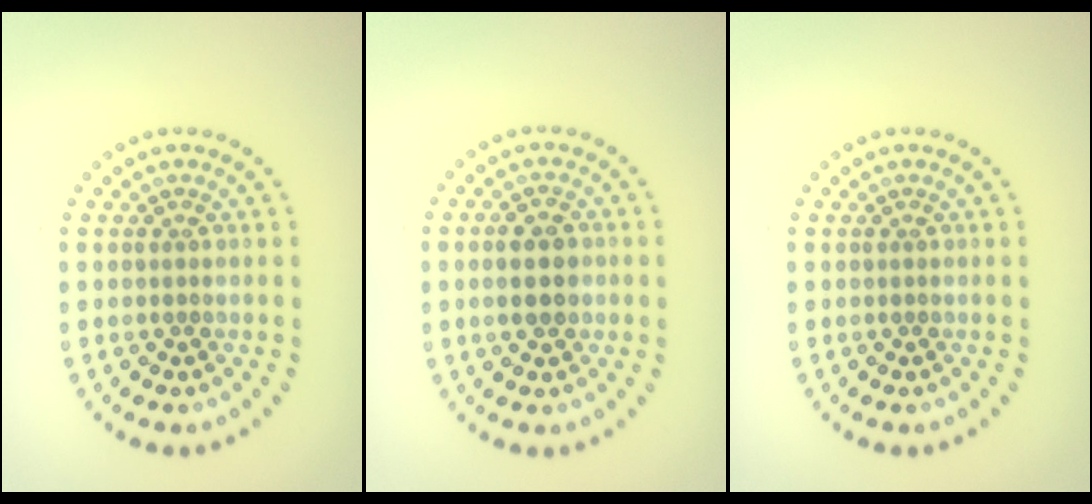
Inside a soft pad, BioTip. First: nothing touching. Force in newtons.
{"total": 2.7, "press": 2.7, "slide": 0.2}
{"total": 0.0}